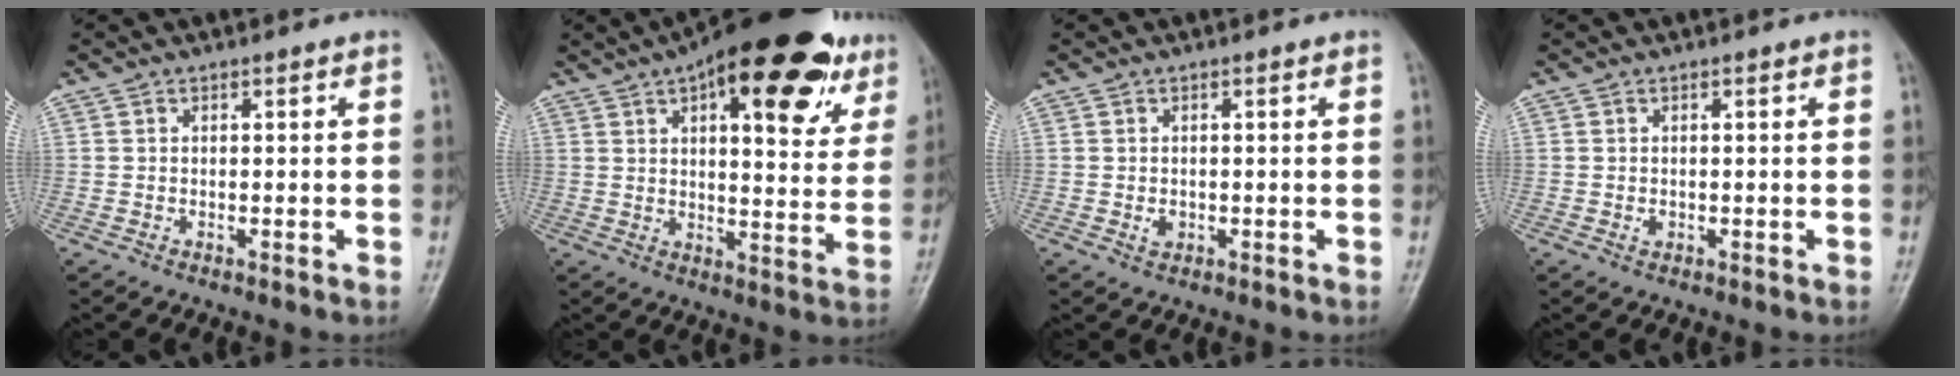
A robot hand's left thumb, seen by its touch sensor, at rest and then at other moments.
{"total": 24.5, "force": [13.1, 9.7, 18.3], "torque": [-0.221, -0.011, 0.180]}
{"total": 1.5, "force": [-0.2, 1.2, 0.9], "torque": [-0.010, 0.000, 0.000]}
{"total": 0.8, "force": [-0.1, 0.7, 0.5], "torque": [-0.005, 0.000, 0.000]}